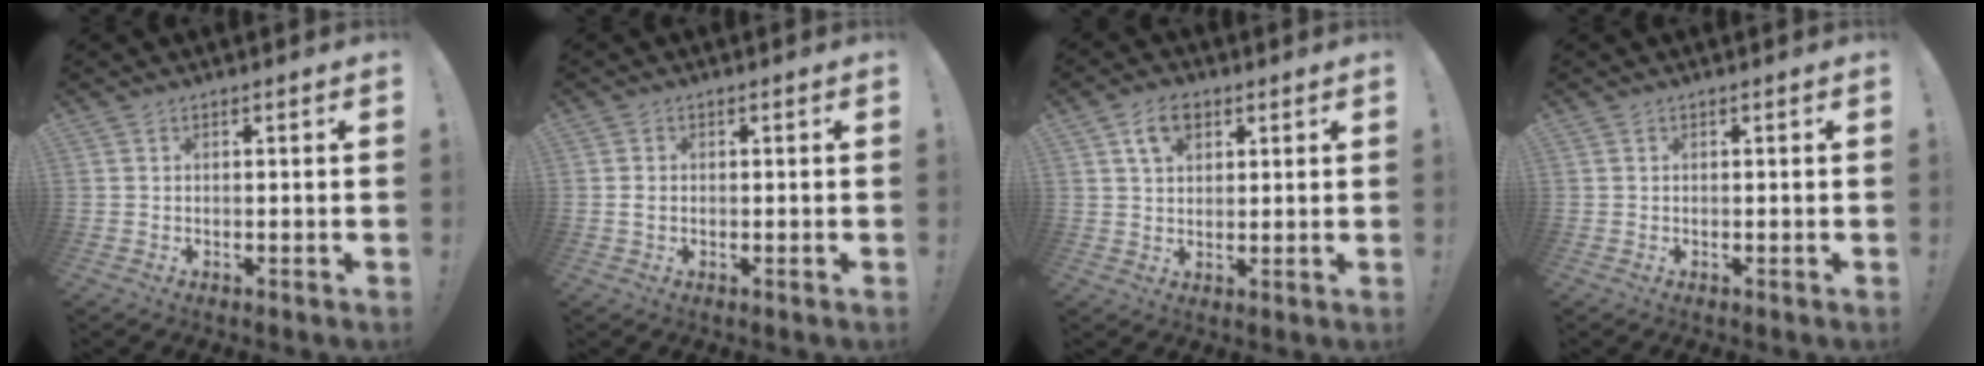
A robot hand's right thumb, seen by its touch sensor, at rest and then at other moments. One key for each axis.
{"total": 1.6, "fx": 0.1, "fy": 1.1, "fz": 1.1, "tx": -0.013, "ty": 0.003, "tz": 0.001}
{"total": 7.2, "fx": 3.5, "fy": 4.8, "fz": 4.2, "tx": -0.068, "ty": 0.002, "tz": 0.066}
{"total": 0.0}